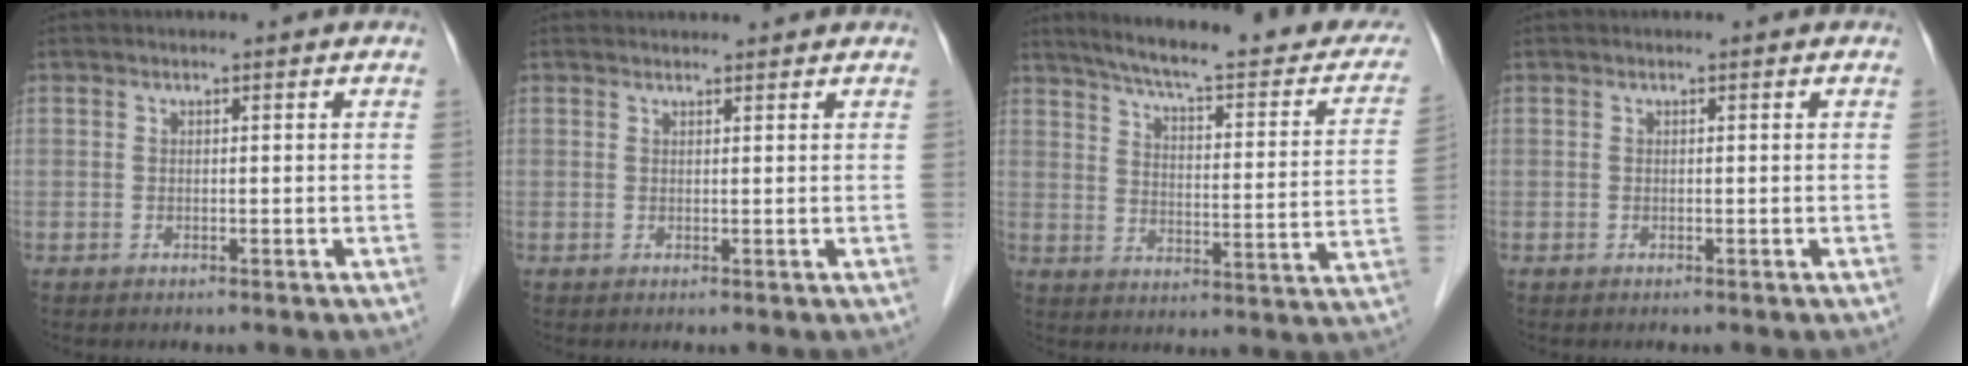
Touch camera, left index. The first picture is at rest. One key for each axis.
{"total": 3.2, "fx": 3.1, "fy": 0.4, "fz": 0.4, "tx": -0.010, "ty": 0.025, "tz": 0.040}
{"total": 24.1, "fx": 21.0, "fy": 3.3, "fz": 11.4, "tx": -0.159, "ty": -0.037, "tz": 0.264}
{"total": 0.0}